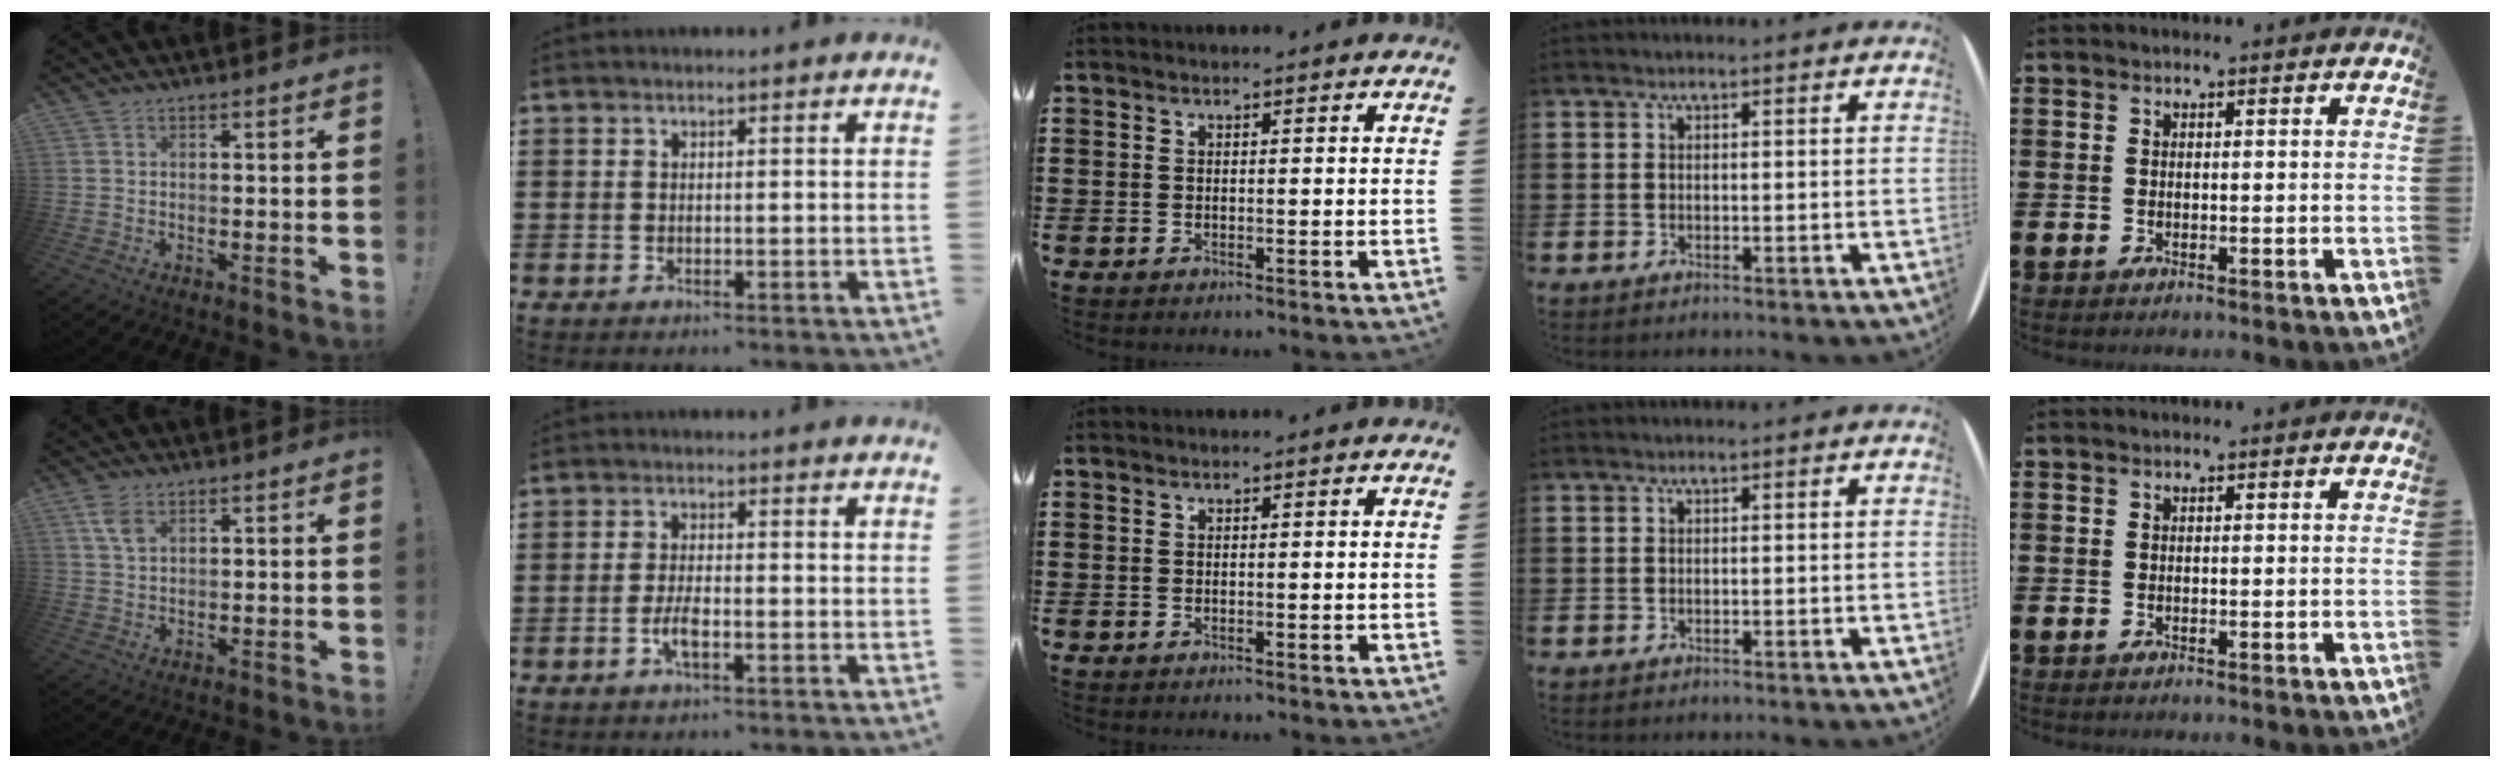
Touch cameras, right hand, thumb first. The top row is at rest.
{"thumb": {"total": 4.6, "force": [2.4, 2.3, 3.2], "torque": [-0.051, -0.008, 0.042]}, "index": {"total": 3.2, "force": [-1.3, 0.9, 2.8], "torque": [-0.063, -0.002, -0.027]}}